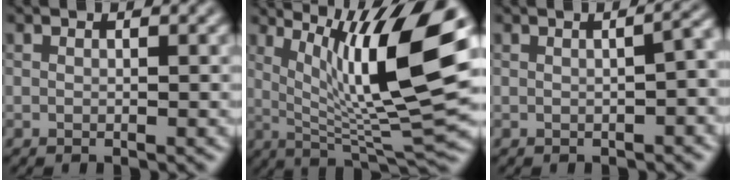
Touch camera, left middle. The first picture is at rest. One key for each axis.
{"total": 12.7, "fx": 3.8, "fy": 2.5, "fz": 11.9, "tx": -0.180, "ty": 0.000, "tz": 0.071}
{"total": 4.5, "fx": 0.0, "fy": 1.9, "fz": 4.0, "tx": -0.026, "ty": 0.011, "tz": 0.006}